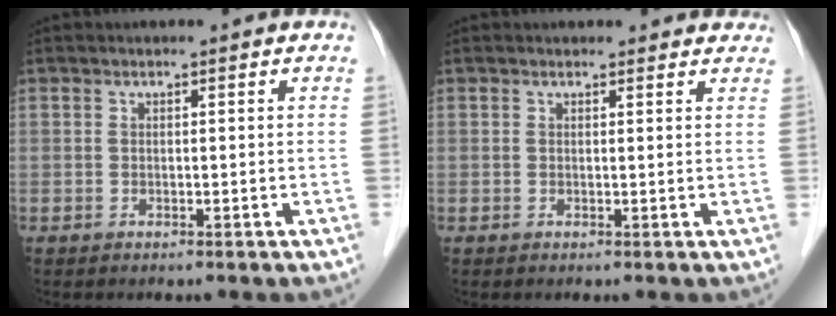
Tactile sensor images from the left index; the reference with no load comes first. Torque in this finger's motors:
{"motor_torque": [0.30, -0.23, 0.01, -0.01]}